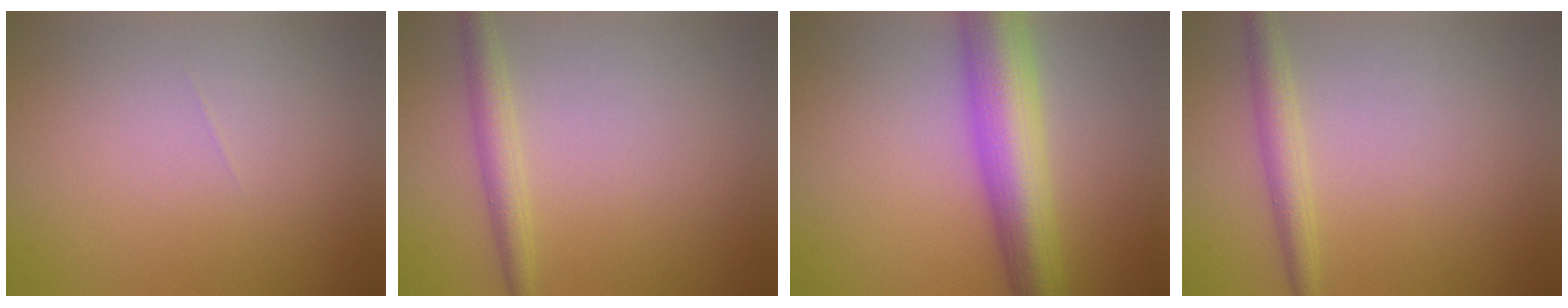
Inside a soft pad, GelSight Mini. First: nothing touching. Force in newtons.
{"total": 2.4, "press": 2.4, "slide": 0.1}
{"total": 8.9, "press": 8.9, "slide": 0.3}
{"total": 2.4, "press": 2.4, "slide": 0.1}